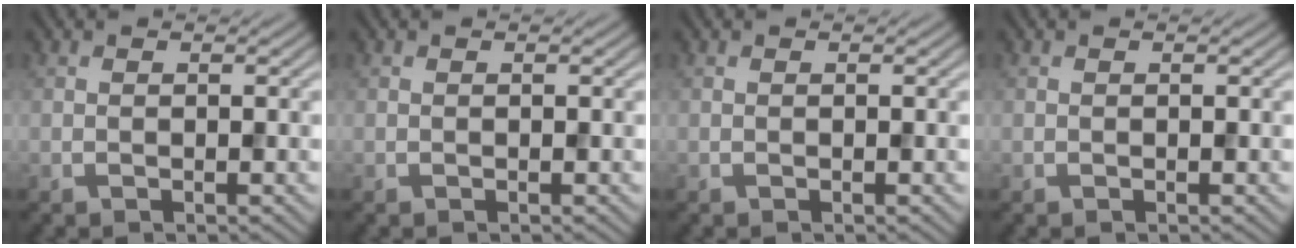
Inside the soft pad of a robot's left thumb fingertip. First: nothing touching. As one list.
[{"total": 0.0}, {"total": 0.0}, {"total": 0.0}]